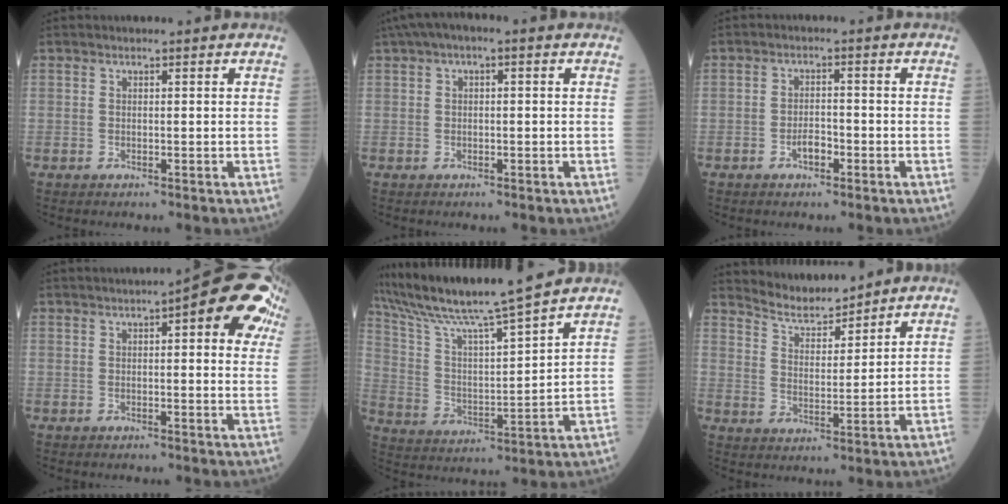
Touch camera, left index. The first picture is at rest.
{"total": 4.3, "force": [1.7, 1.4, 3.7], "torque": [-0.066, 0.025, 0.020]}
{"total": 2.4, "force": [-1.5, 1.0, 1.6], "torque": [-0.026, 0.003, -0.028]}
{"total": 11.7, "force": [5.3, 2.7, 10.0], "torque": [-0.106, 0.015, 0.053]}
{"total": 17.1, "force": [14.9, -1.1, 8.3], "torque": [-0.157, 0.009, 0.261]}
{"total": 7.0, "force": [6.9, 0.8, 0.6], "torque": [-0.020, 0.006, 0.132]}